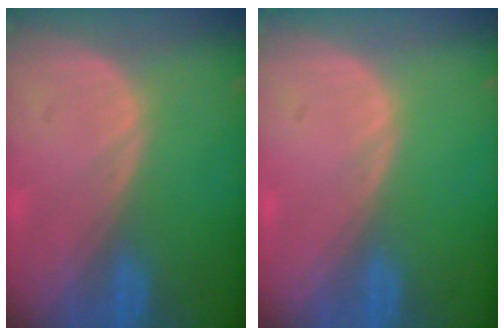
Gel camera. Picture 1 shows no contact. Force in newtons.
{"total": 0.0}